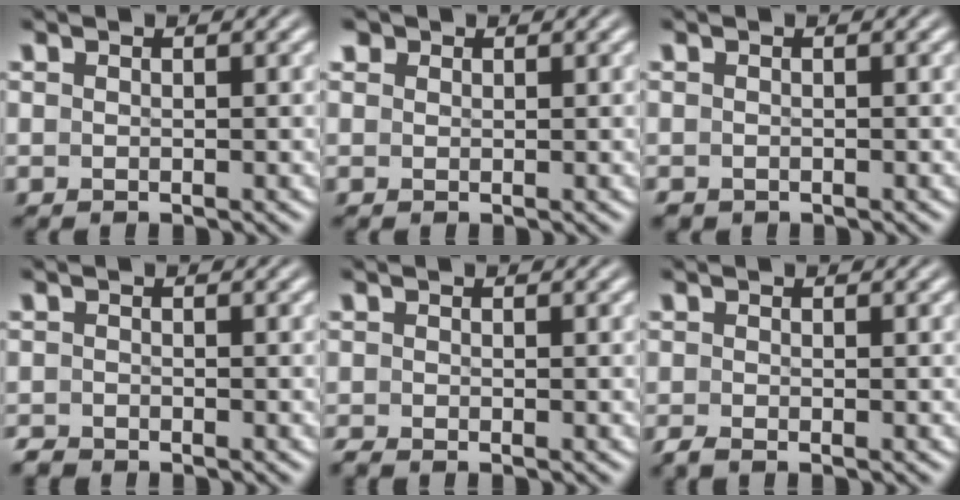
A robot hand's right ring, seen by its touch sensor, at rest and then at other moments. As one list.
[{"total": 1.0, "force": [0.7, 0.6, 0.3], "torque": [-0.015, -0.007, 0.021]}, {"total": 1.2, "force": [-1.0, 0.6, 0.2], "torque": [-0.011, -0.014, -0.010]}, {"total": 1.4, "force": [-1.4, 0.3, 0.0], "torque": [-0.002, -0.010, -0.023]}, {"total": 1.1, "force": [-1.0, 0.3, 0.2], "torque": [-0.005, -0.006, -0.017]}, {"total": 1.2, "force": [-1.1, 0.2, 0.5], "torque": [-0.007, -0.004, -0.019]}]